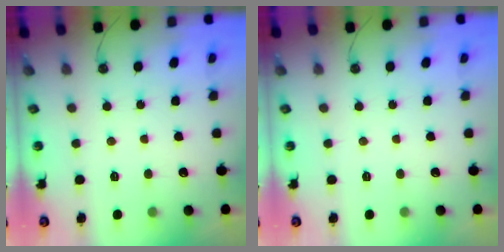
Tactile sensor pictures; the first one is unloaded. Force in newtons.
{"total": 0.0}